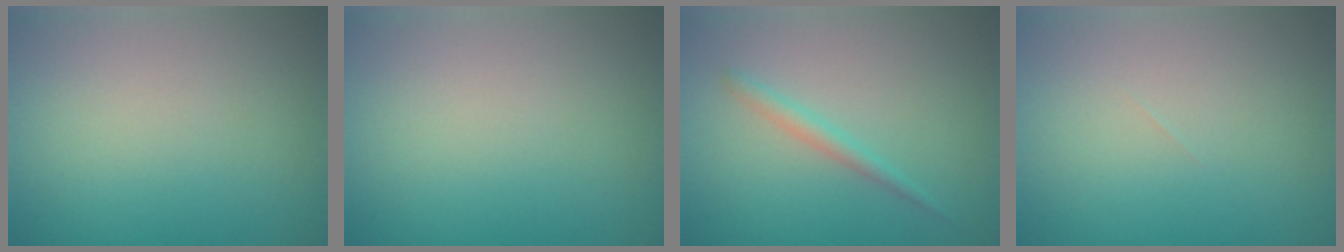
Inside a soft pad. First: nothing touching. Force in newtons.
{"total": 0.0}
{"total": 1.4, "press": 1.4, "slide": 0.1}
{"total": 0.0}